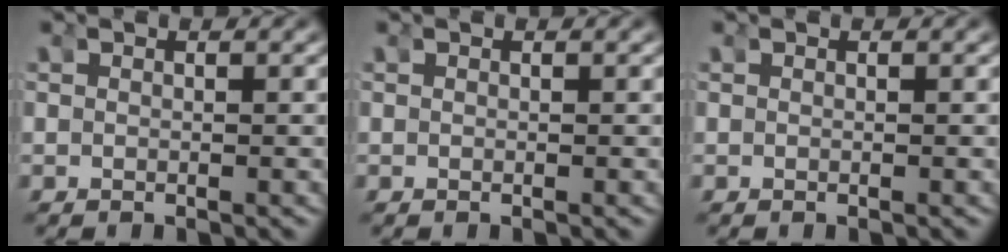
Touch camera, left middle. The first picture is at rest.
{"total": 0.0}
{"total": 0.0}